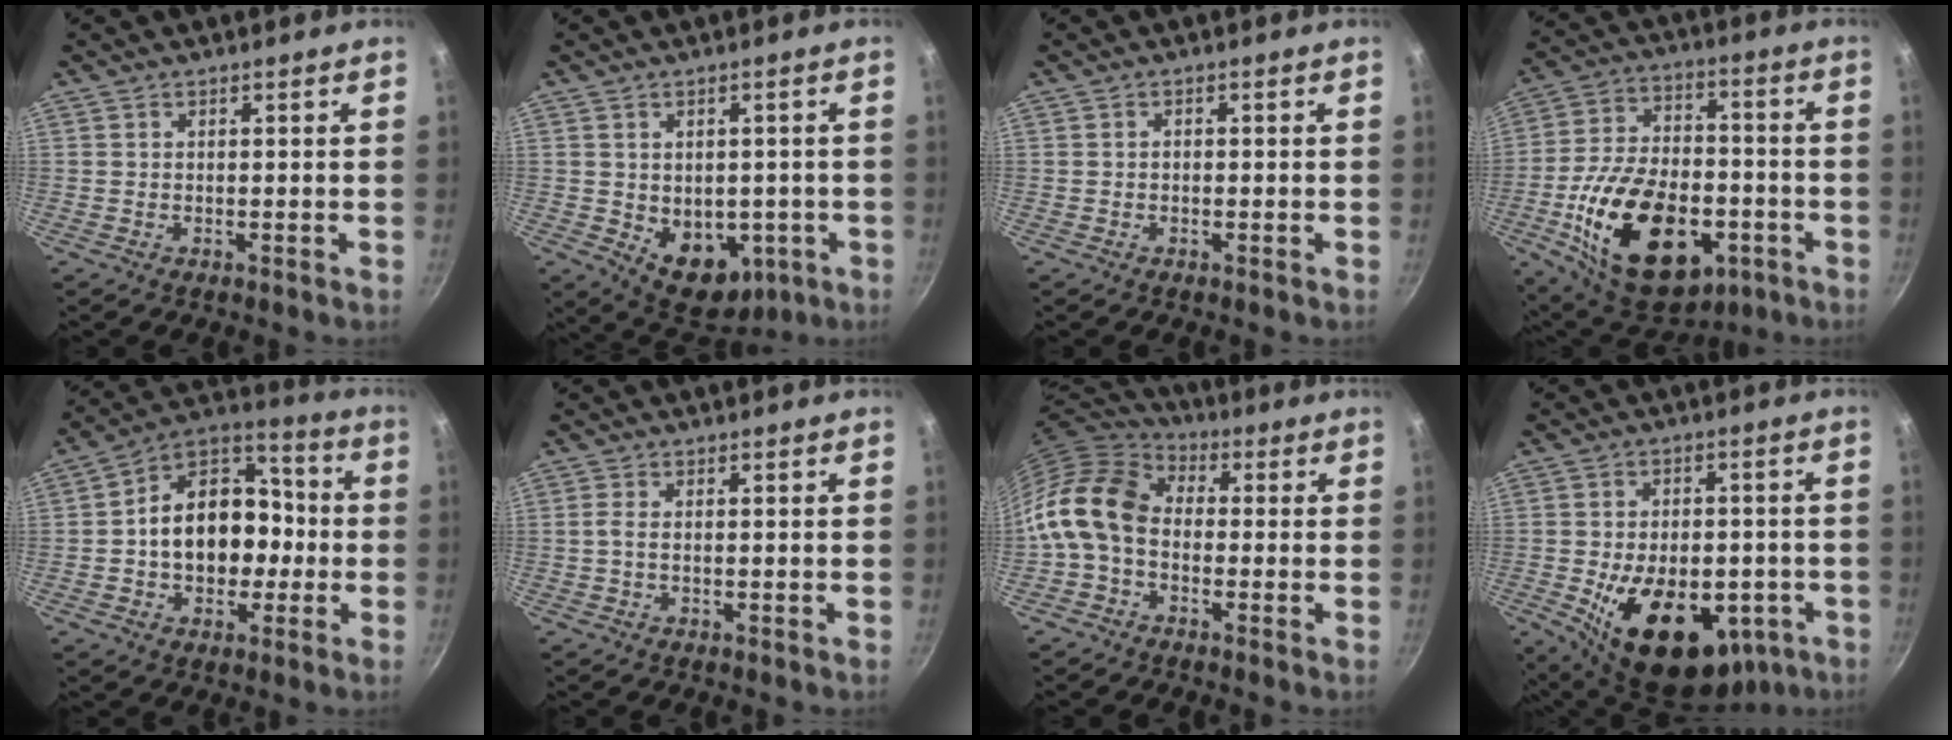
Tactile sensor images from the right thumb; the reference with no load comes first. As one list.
[{"total": 9.9, "force": [-2.7, 6.9, 6.6], "torque": [-0.055, -0.001, -0.016]}, {"total": 0.7, "force": [-0.2, 0.6, 0.4], "torque": [-0.008, 0.004, -0.003]}, {"total": 26.1, "force": [-8.3, 15.8, 19.1], "torque": [-0.304, 0.034, -0.119]}, {"total": 17.5, "force": [-1.5, 13.1, 11.4], "torque": [-0.139, 0.050, -0.036]}, {"total": 1.5, "force": [-0.2, 0.6, 1.3], "torque": [-0.036, 0.005, -0.007]}, {"total": 13.6, "force": [-1.8, 9.8, 9.2], "torque": [-0.171, 0.040, -0.059]}, {"total": 20.9, "force": [-6.5, 12.8, 15.2], "torque": [-0.208, 0.010, -0.075]}]